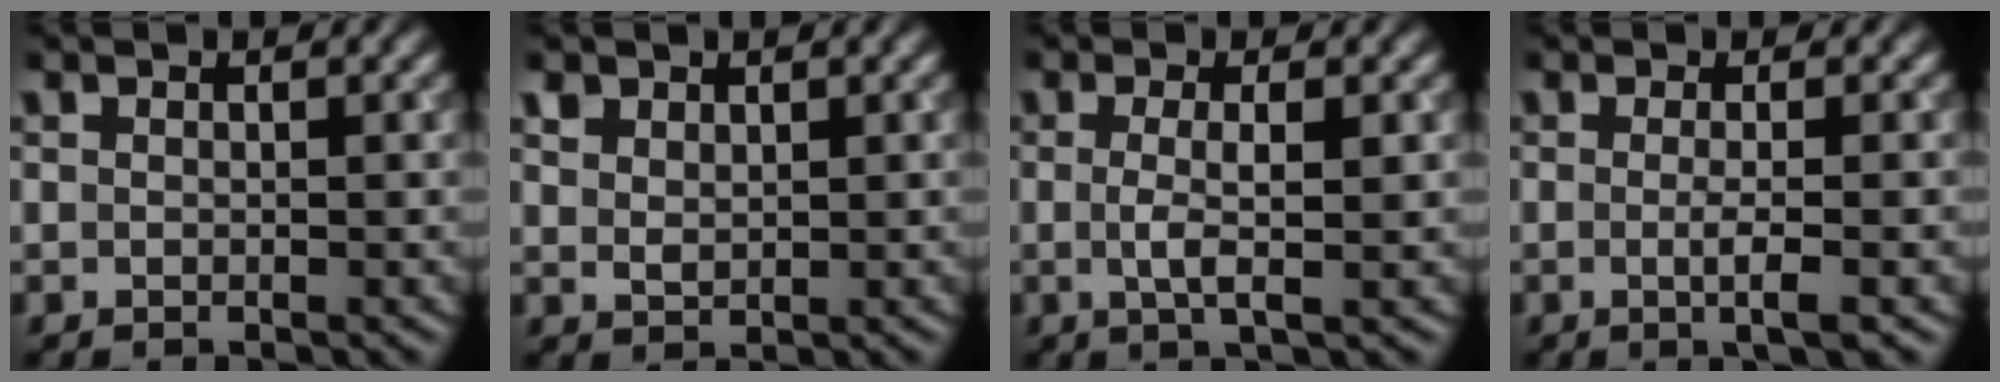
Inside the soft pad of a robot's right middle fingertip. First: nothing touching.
{"total": 1.6, "force": [1.2, 1.0, 0.5], "torque": [-0.012, -0.001, 0.026]}
{"total": 2.9, "force": [-0.1, 0.7, 2.8], "torque": [-0.052, -0.006, -0.003]}
{"total": 2.9, "force": [-0.4, 0.7, 2.8], "torque": [-0.036, -0.005, -0.010]}